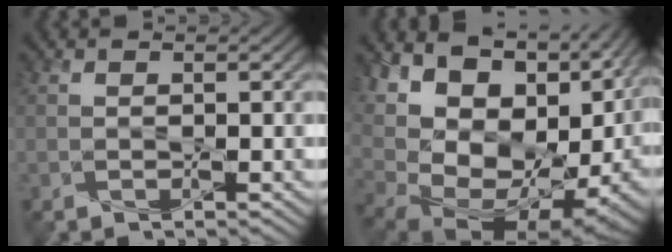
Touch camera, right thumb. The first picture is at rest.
{"total": 20.9, "force": [1.9, 14.0, 15.4], "torque": [-0.250, -0.020, 0.066]}